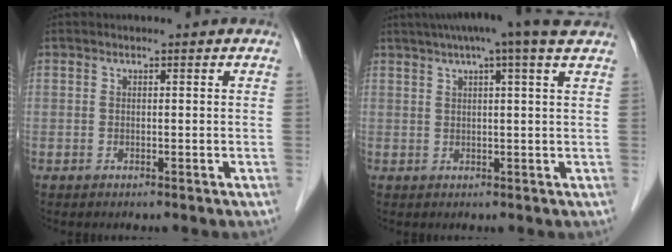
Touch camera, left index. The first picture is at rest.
{"total": 9.3, "force": [7.1, -0.3, 6.0], "torque": [-0.096, 0.034, 0.087]}